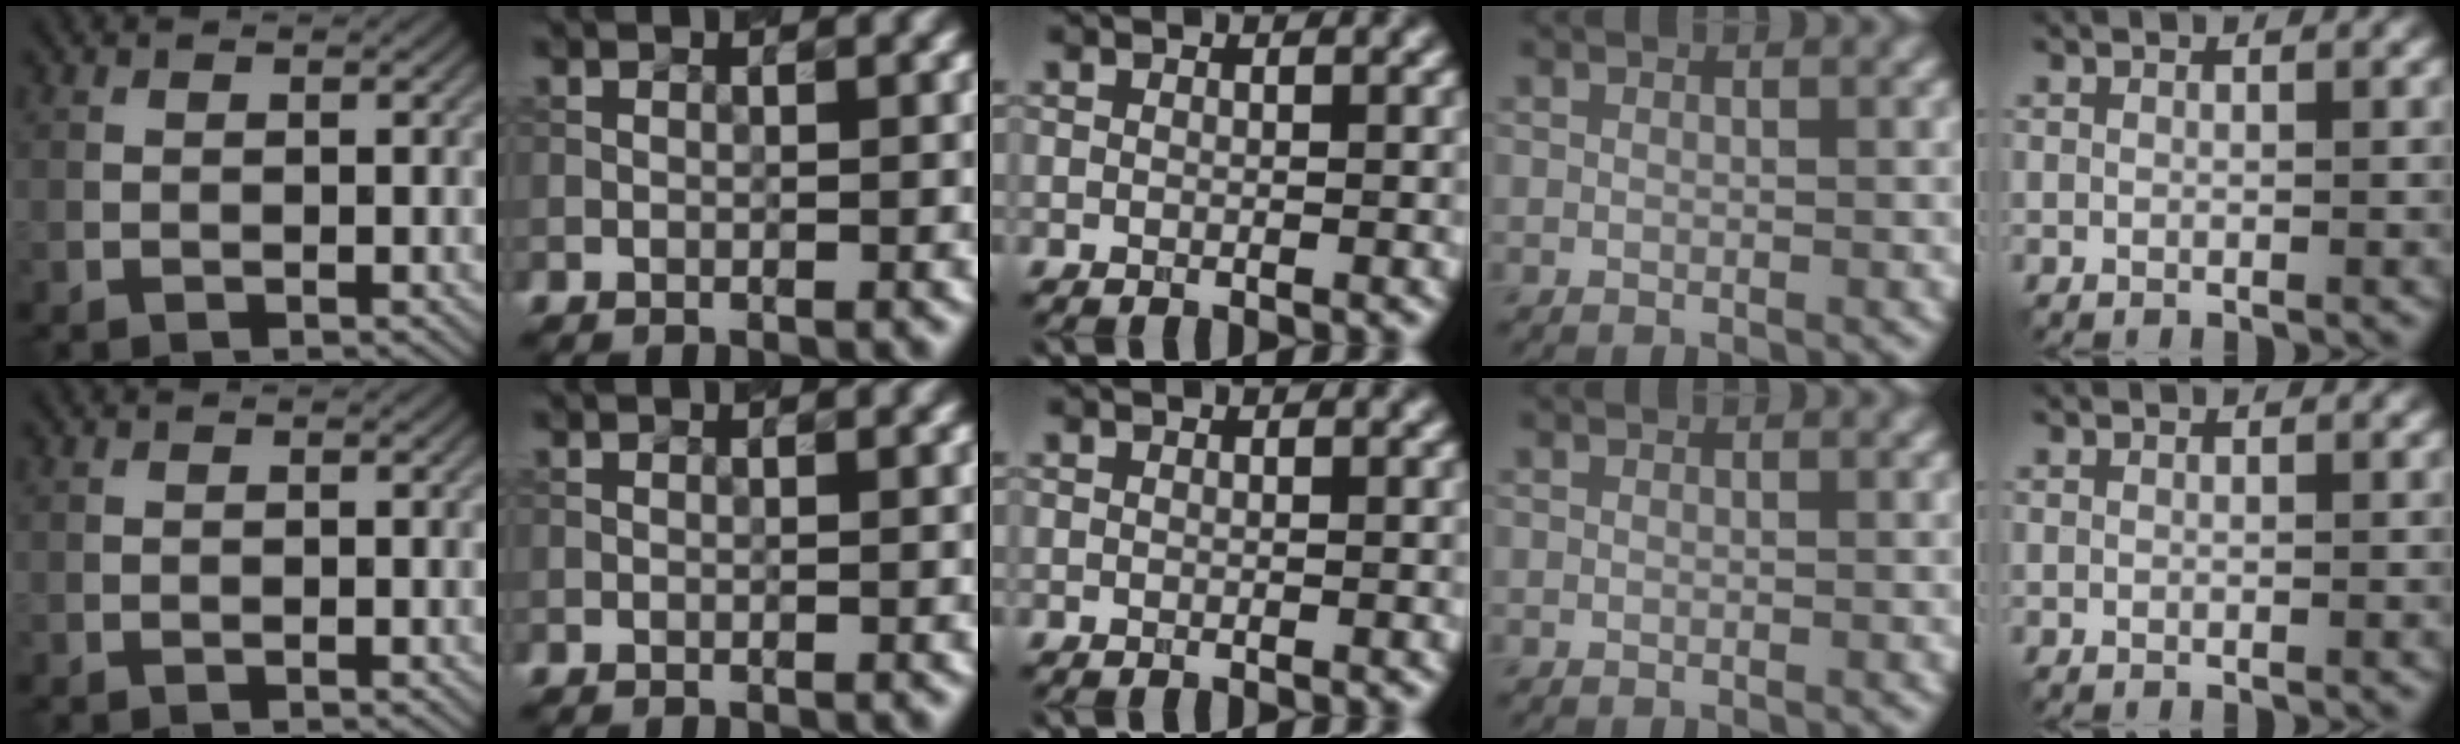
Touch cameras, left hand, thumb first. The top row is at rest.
{}